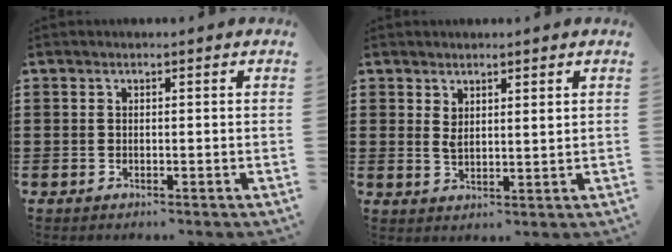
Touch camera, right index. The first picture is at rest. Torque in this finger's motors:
{"motor_torque": [-0.09, 0.19, 0.06, 0.04]}